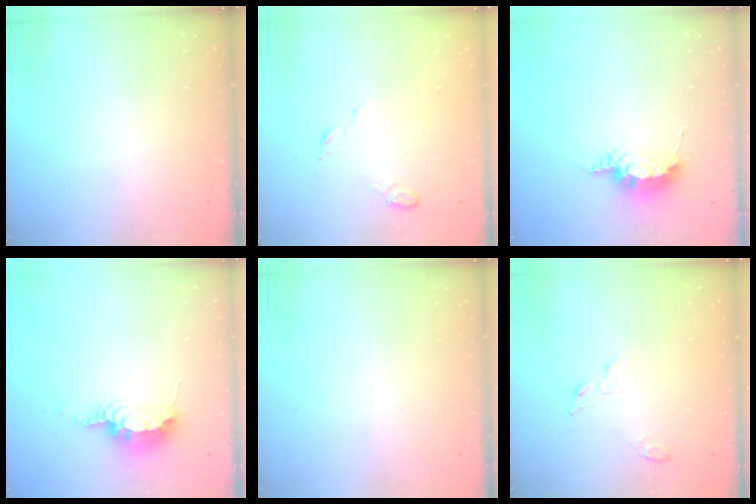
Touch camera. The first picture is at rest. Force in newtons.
{"total": 4.1, "press": 4.0, "slide": 0.9}
{"total": 8.1, "press": 8.1, "slide": 0.8}
{"total": 8.1, "press": 8.0, "slide": 1.0}
{"total": 0.0}
{"total": 3.9, "press": 3.8, "slide": 0.4}